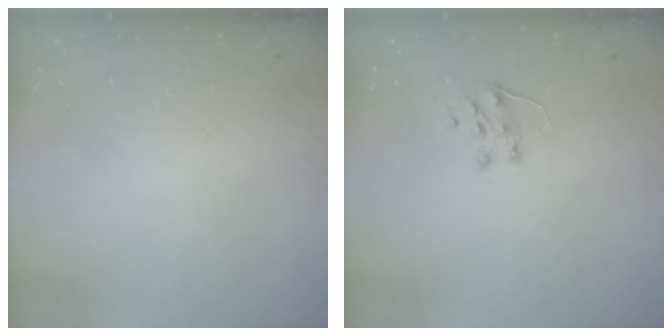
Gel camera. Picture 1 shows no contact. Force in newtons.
{"total": 6.5, "press": 6.4, "slide": 0.6}